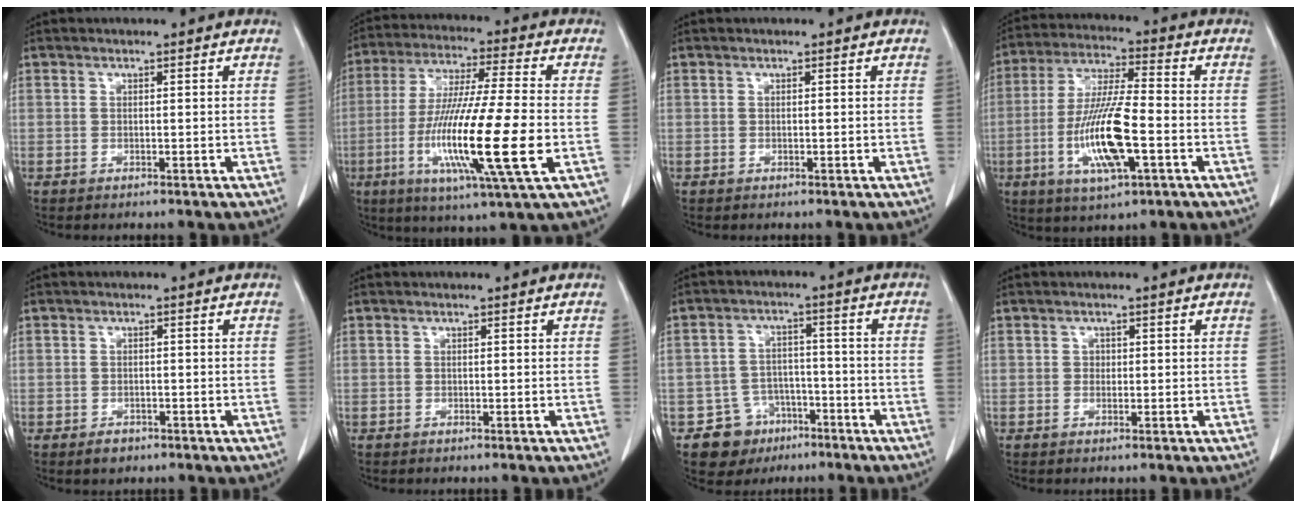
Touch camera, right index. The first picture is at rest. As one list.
[{"total": 18.5, "force": [-4.3, 0.3, 18.0], "torque": [-0.348, -0.027, -0.079]}, {"total": 0.0}, {"total": 13.4, "force": [-3.7, 2.1, 12.7], "torque": [-0.256, -0.010, -0.064]}, {"total": 2.0, "force": [-1.2, 1.5, 0.6], "torque": [-0.008, 0.003, -0.013]}, {"total": 0.0}, {"total": 7.2, "force": [-4.0, 6.0, 0.6], "torque": [-0.003, 0.015, -0.054]}, {"total": 0.8, "force": [0.0, 0.8, 0.3], "torque": [0.000, 0.003, 0.001]}]